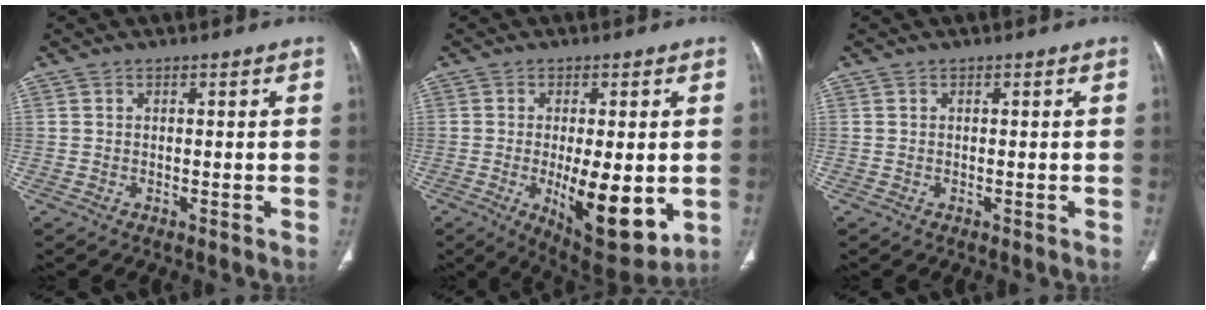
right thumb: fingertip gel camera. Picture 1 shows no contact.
{"total": 14.1, "force": [-2.6, 5.2, 12.8], "torque": [-0.176, -0.028, -0.027]}
{"total": 0.0}